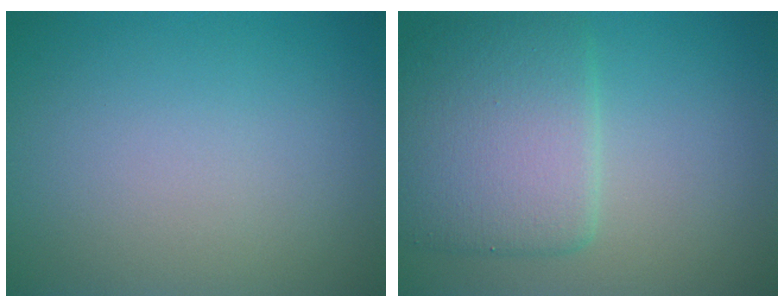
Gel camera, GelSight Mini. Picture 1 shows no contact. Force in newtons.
{"total": 6.2, "press": 6.2, "slide": 0.1}